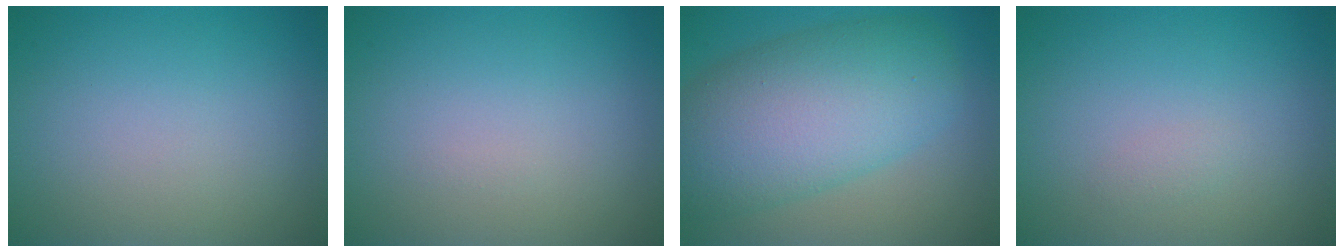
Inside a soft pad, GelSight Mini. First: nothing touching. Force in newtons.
{"total": 0.0}
{"total": 10.2, "press": 10.2, "slide": 0.2}
{"total": 0.6, "press": 0.6, "slide": 0.0}